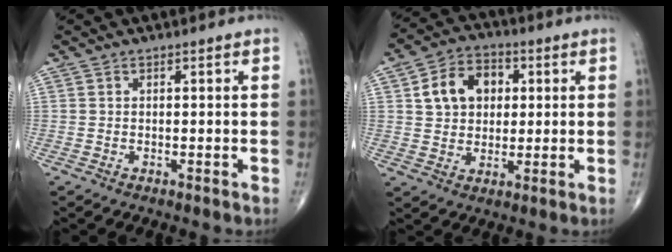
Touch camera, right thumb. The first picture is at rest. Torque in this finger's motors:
{"motor_torque": [0.13, 0.13, 0.46, 0.28, 0.08]}